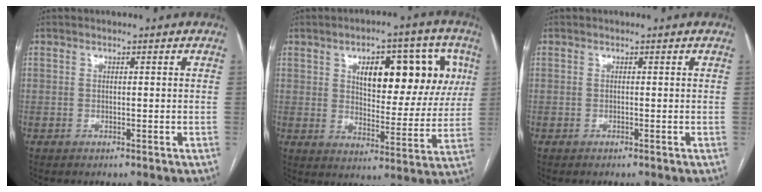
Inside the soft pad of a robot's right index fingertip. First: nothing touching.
{"total": 15.6, "force": [5.4, 7.0, 12.9], "torque": [-0.163, 0.028, 0.081]}
{"total": 0.0}